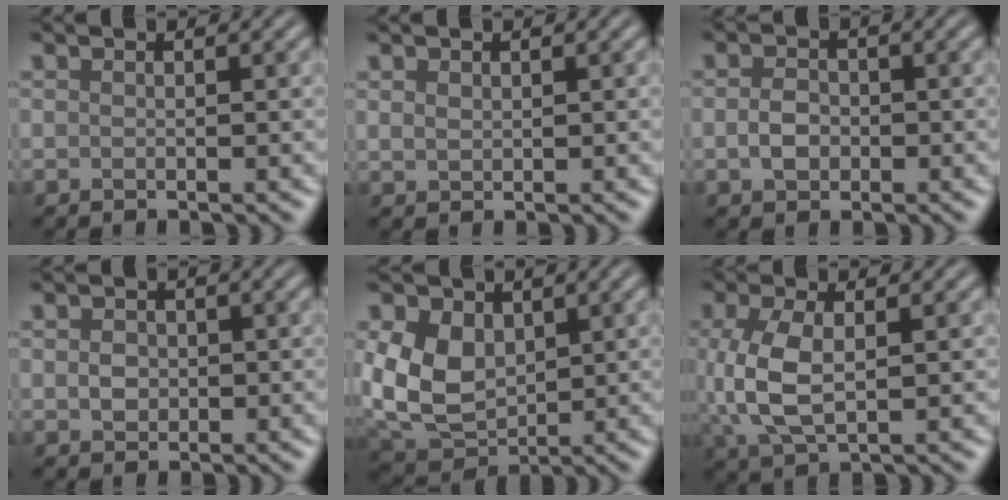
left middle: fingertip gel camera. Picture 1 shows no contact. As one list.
[{"total": 0.9, "force": [0.4, 0.6, 0.5], "torque": [-0.011, 0.003, 0.011]}, {"total": 2.1, "force": [-0.5, 1.5, 1.3], "torque": [-0.027, 0.005, -0.014]}, {"total": 1.7, "force": [0.0, 1.4, 0.9], "torque": [-0.015, 0.004, -0.003]}, {"total": 9.0, "force": [1.4, 6.6, 6.0], "torque": [-0.157, 0.001, 0.026]}, {"total": 6.0, "force": [0.3, 3.2, 5.0], "torque": [-0.129, 0.004, 0.009]}]